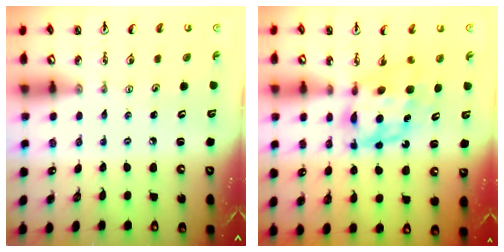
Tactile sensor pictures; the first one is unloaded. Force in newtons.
{"total": 7.1, "press": 7.1, "slide": 0.9}